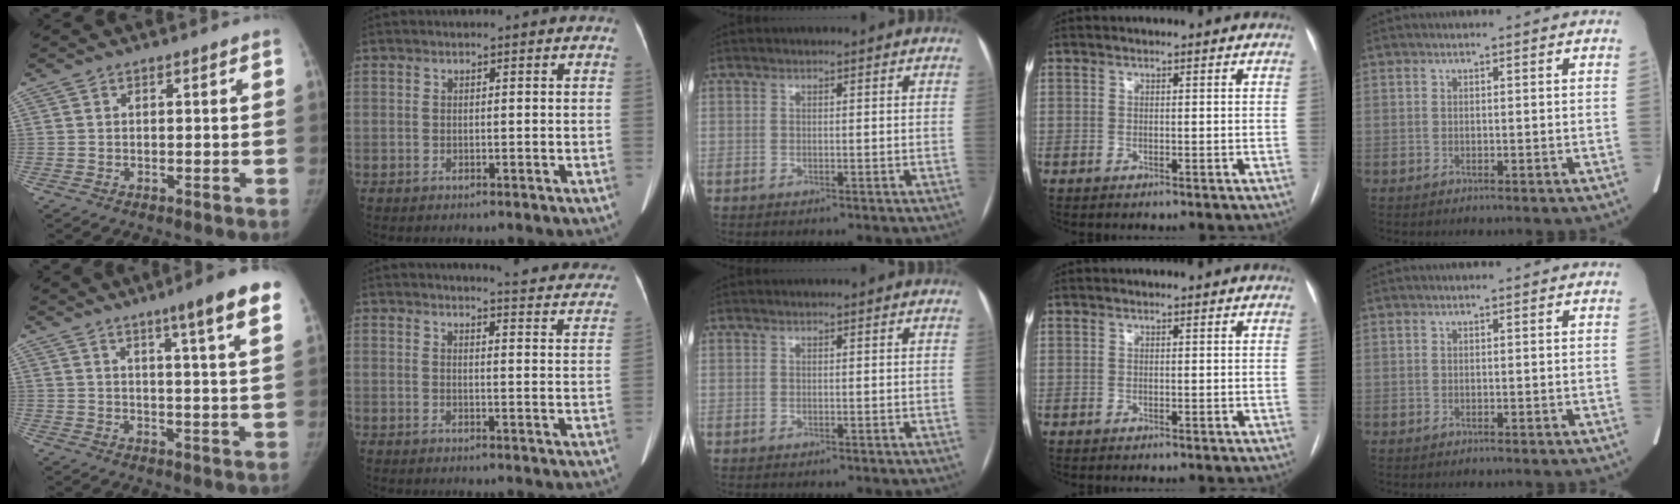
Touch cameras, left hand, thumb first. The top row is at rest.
{"thumb": {"total": 12.6, "force": [8.0, 0.5, 9.7], "torque": [-0.123, -0.030, 0.094]}, "index": {"total": 16.1, "force": [15.6, 1.4, 3.5], "torque": [-0.021, -0.080, 0.150]}}